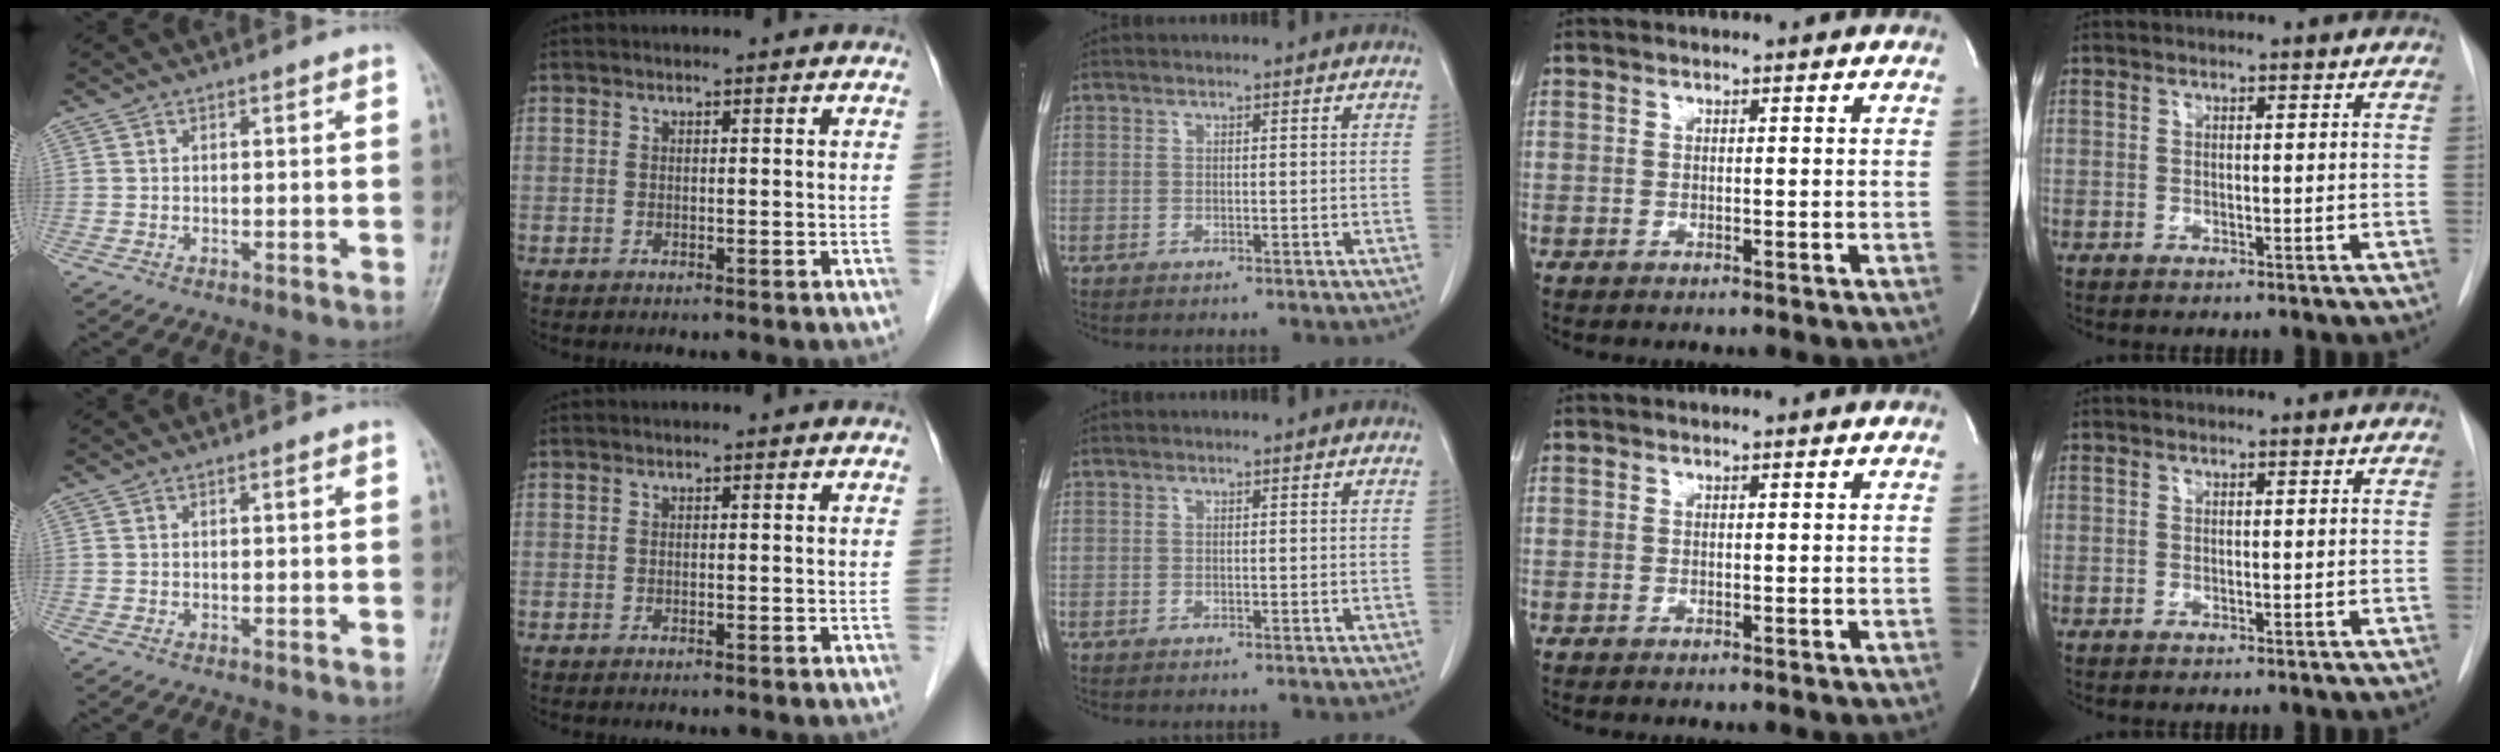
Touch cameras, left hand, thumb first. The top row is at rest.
{}